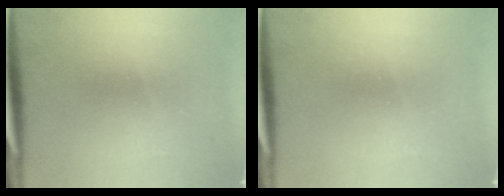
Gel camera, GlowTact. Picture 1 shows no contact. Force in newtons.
{"total": 0.0}